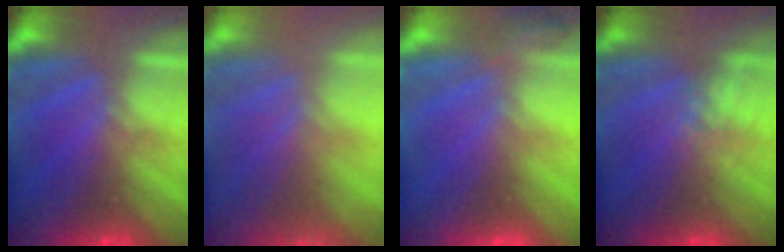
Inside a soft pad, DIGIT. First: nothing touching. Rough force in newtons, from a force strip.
{"total": 1.0}
{"total": 2.8}
{"total": 2.2}